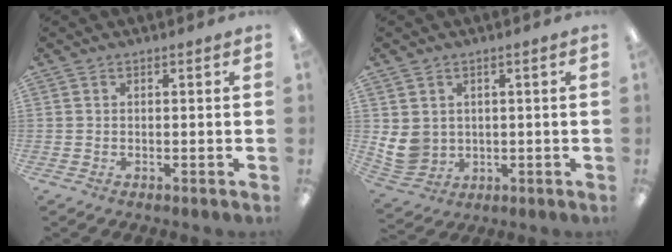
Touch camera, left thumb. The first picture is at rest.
{"total": 7.1, "force": [1.7, 6.4, 2.6], "torque": [-0.064, -0.008, 0.037]}